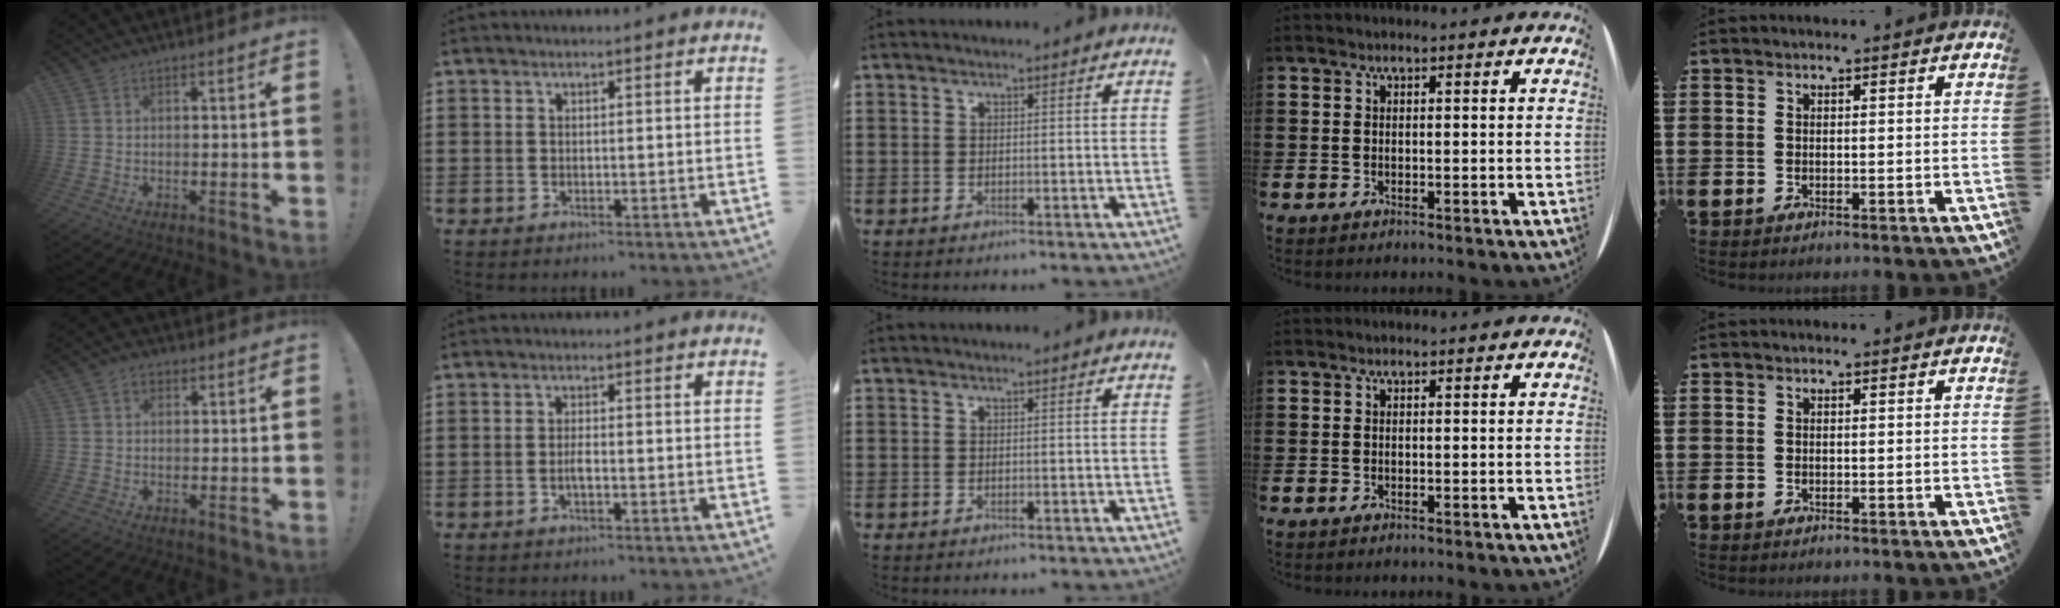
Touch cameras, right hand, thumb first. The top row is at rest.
{"thumb": {"total": 2.5, "force": [0.9, 1.8, 1.4], "torque": [-0.019, 0.000, 0.014]}, "index": {"total": 1.7, "force": [-0.5, 0.5, 1.6], "torque": [-0.038, -0.001, -0.012]}}